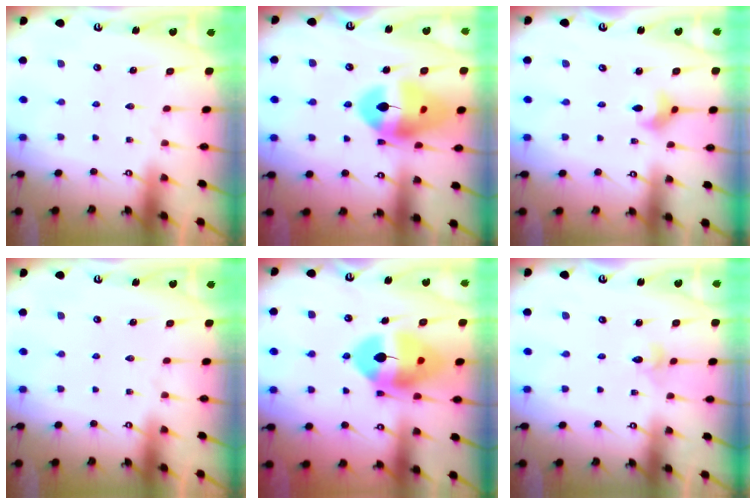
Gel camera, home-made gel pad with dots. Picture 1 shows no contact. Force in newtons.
{"total": 17.0, "press": 16.8, "slide": 2.1}
{"total": 4.6, "press": 4.5, "slide": 0.7}
{"total": 0.0}
{"total": 13.6, "press": 13.5, "slide": 2.1}
{"total": 2.4, "press": 2.4, "slide": 0.3}